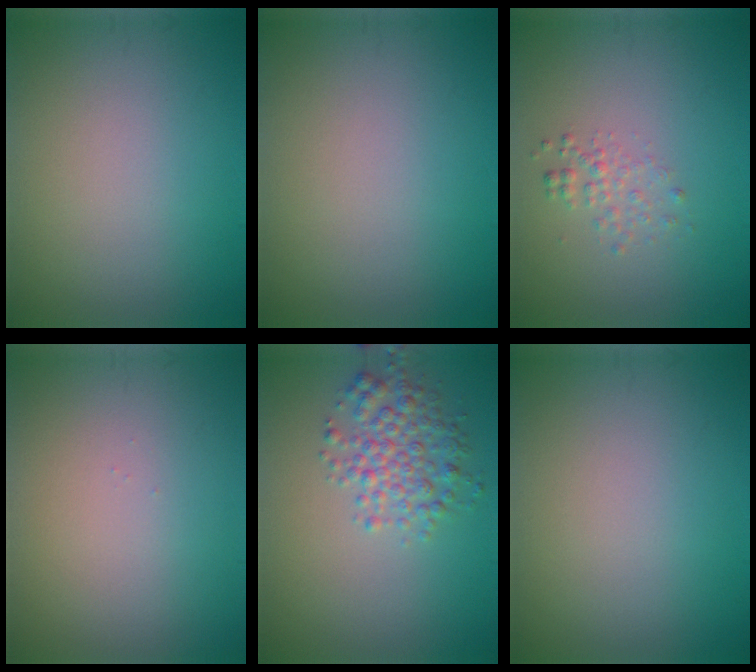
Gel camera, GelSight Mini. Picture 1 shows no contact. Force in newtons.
{"total": 0.0}
{"total": 1.4, "press": 1.4, "slide": 0.1}
{"total": 0.0}
{"total": 3.6, "press": 3.6, "slide": 0.0}
{"total": 0.0}